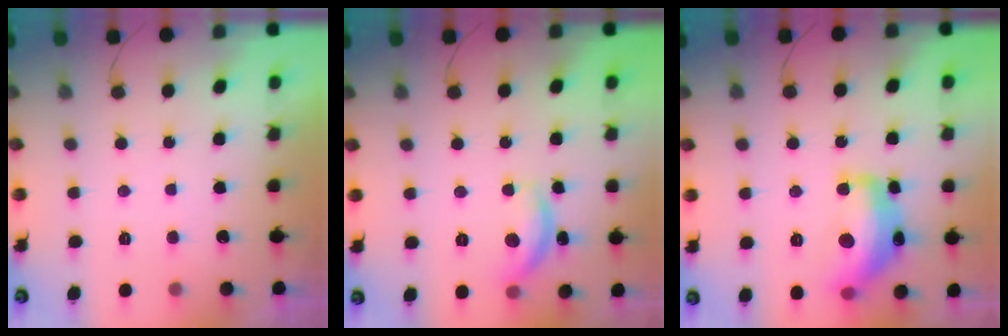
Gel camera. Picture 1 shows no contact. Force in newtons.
{"total": 10.5, "press": 10.5, "slide": 0.6}
{"total": 16.7, "press": 16.6, "slide": 1.1}